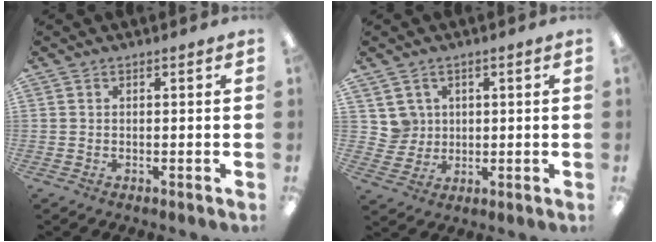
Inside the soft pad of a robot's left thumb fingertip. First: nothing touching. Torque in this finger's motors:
{"motor_torque": [-0.18, 0.05, 0.25, -0.27, 0.00]}